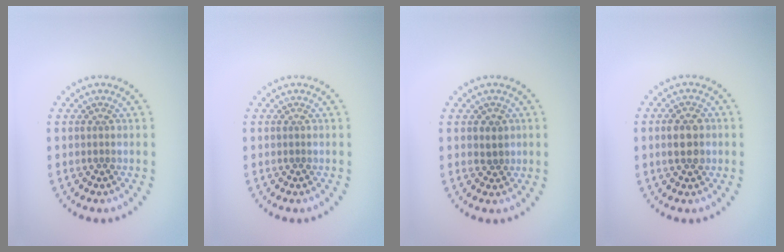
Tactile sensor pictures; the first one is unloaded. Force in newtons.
{"total": 0.0}
{"total": 1.1, "press": 0.9, "slide": 0.7}
{"total": 2.9, "press": 2.9, "slide": 0.1}